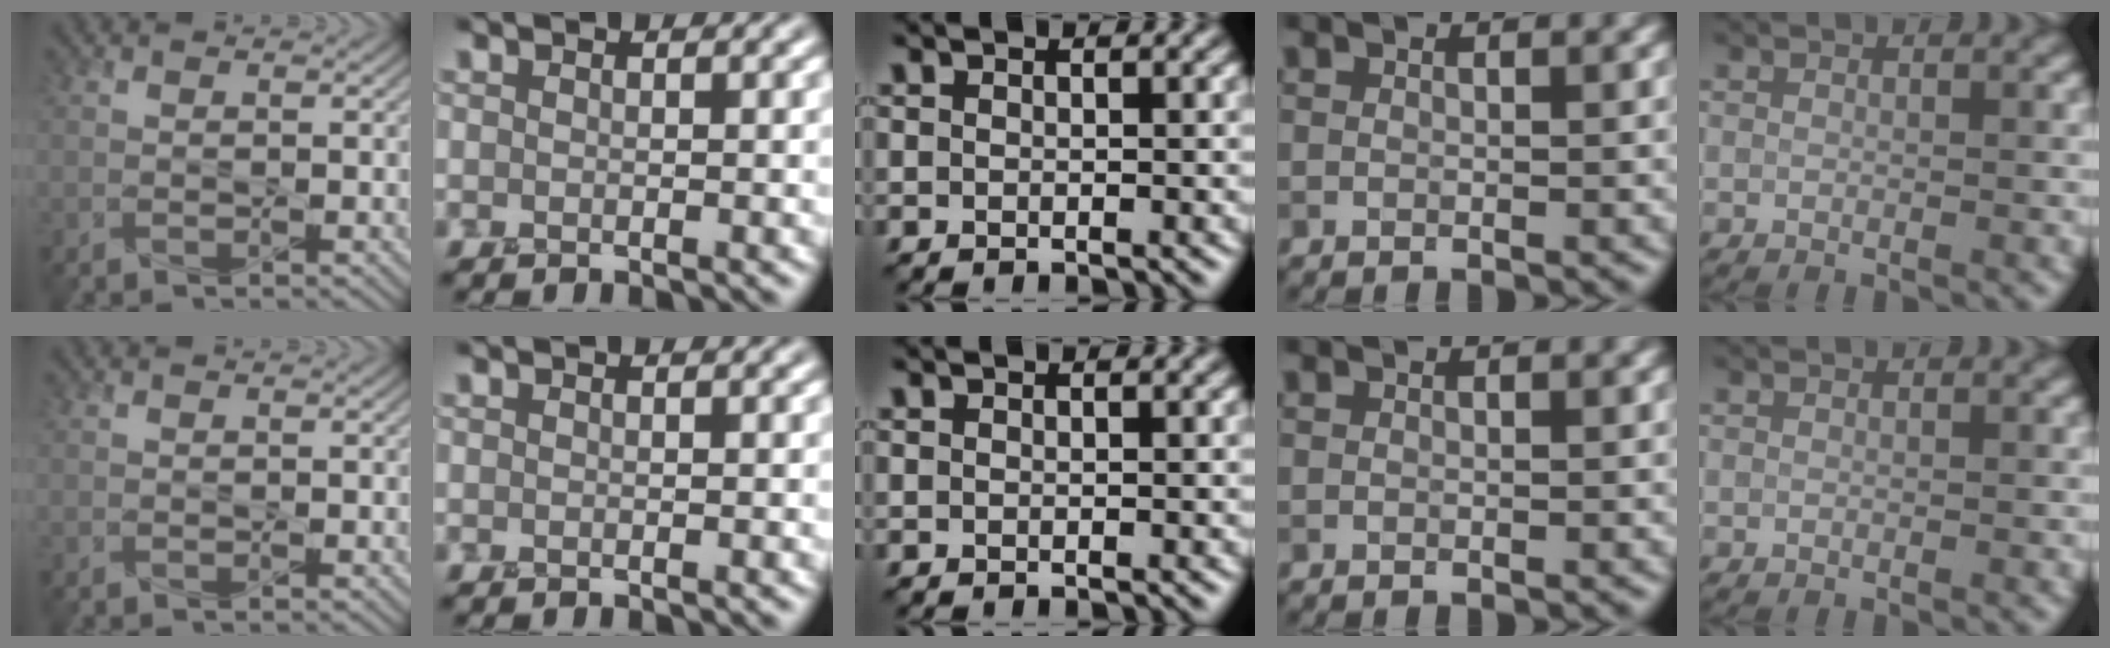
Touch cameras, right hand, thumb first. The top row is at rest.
{}